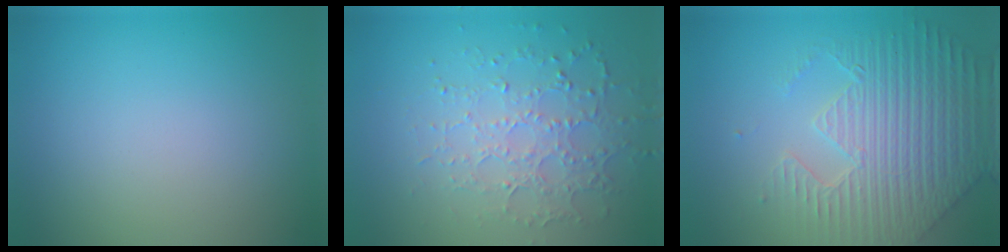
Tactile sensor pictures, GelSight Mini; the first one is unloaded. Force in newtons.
{"total": 3.5, "press": 3.2, "slide": 1.4}
{"total": 7.1, "press": 5.5, "slide": 4.5}